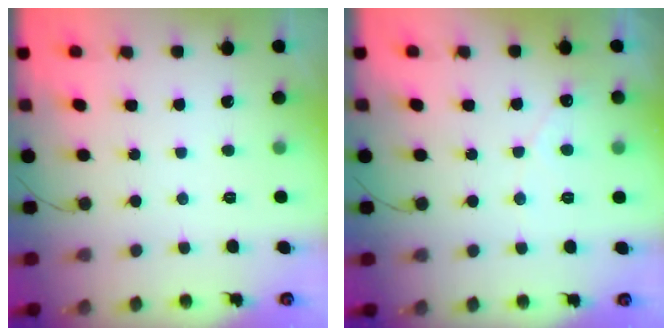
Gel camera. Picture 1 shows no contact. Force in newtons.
{"total": 2.4, "press": 2.4, "slide": 0.1}